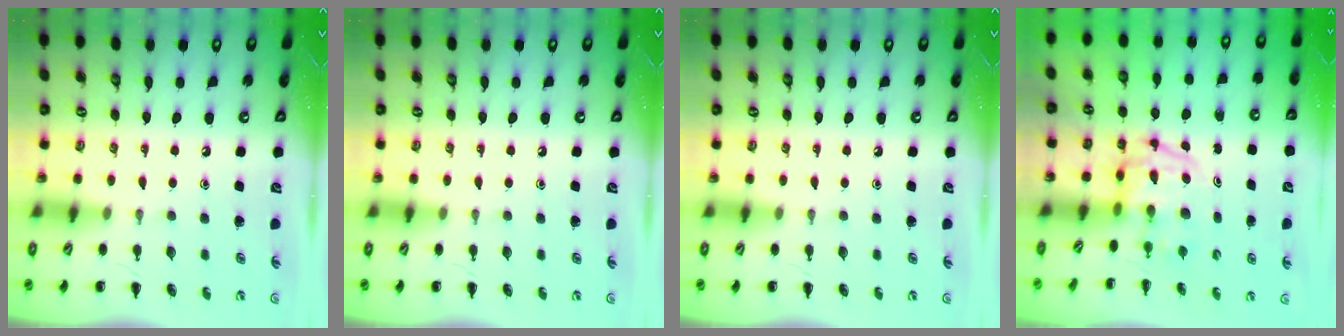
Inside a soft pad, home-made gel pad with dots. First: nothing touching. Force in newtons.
{"total": 0.0}
{"total": 0.0}
{"total": 3.8, "press": 3.7, "slide": 0.7}